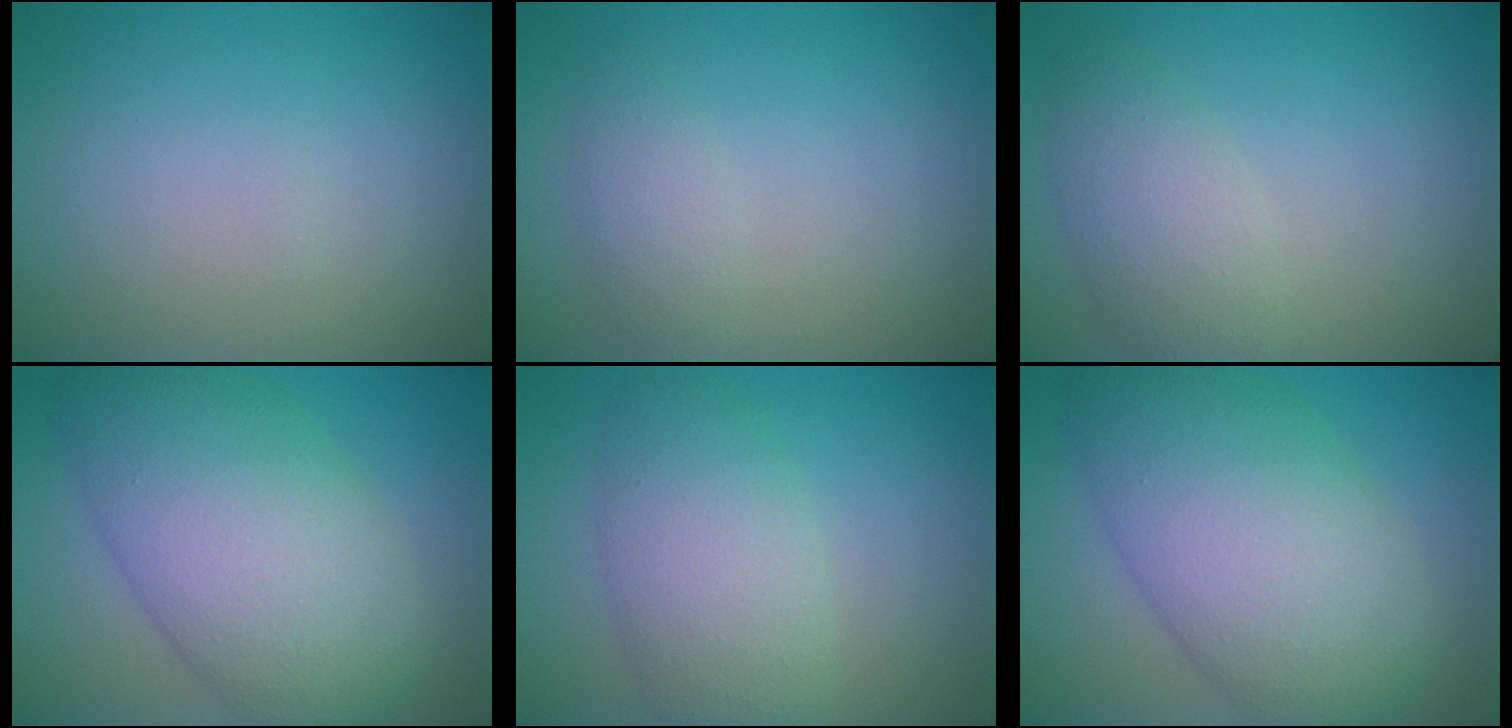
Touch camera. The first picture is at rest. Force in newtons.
{"total": 1.9, "press": 1.9, "slide": 0.1}
{"total": 3.5, "press": 3.5, "slide": 0.2}
{"total": 10.8, "press": 10.8, "slide": 0.3}
{"total": 5.6, "press": 5.6, "slide": 0.1}
{"total": 10.8, "press": 10.8, "slide": 0.3}